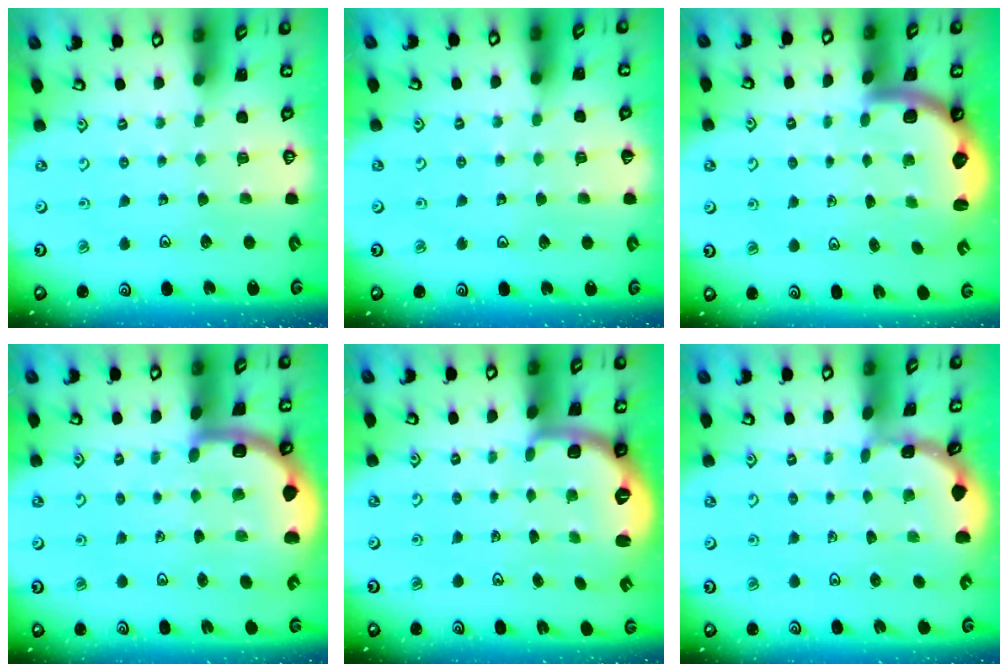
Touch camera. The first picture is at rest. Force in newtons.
{"total": 3.5, "press": 3.4, "slide": 0.3}
{"total": 2.7, "press": 2.6, "slide": 0.5}
{"total": 6.1, "press": 5.9, "slide": 1.5}
{"total": 2.4, "press": 1.8, "slide": 1.6}
{"total": 1.3, "press": 1.3, "slide": 0.1}